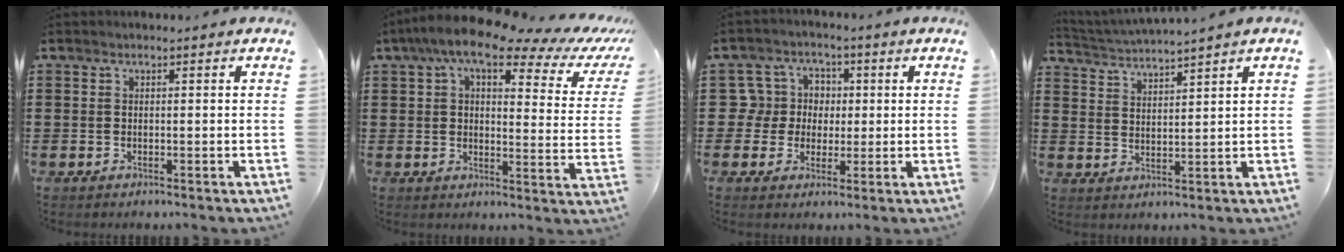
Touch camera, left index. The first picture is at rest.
{"total": 10.6, "force": [7.5, 2.6, 7.0], "torque": [-0.137, -0.031, 0.124]}
{"total": 6.6, "force": [0.7, 6.4, 1.0], "torque": [-0.051, 0.009, 0.011]}
{"total": 2.8, "force": [2.7, -0.8, 0.1], "torque": [-0.014, -0.017, 0.047]}